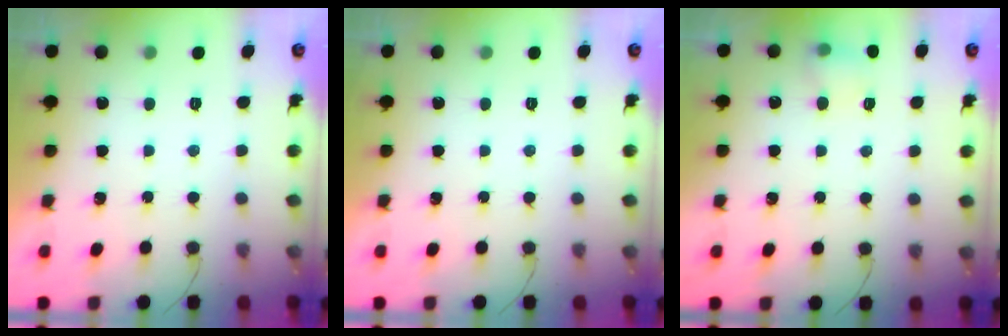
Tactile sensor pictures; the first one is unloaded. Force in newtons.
{"total": 0.0}
{"total": 6.3, "press": 6.1, "slide": 1.6}